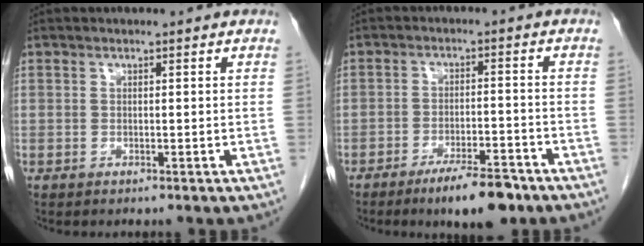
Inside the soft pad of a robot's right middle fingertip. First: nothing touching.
{"total": 7.9, "force": [-5.7, 1.7, 5.2], "torque": [-0.081, -0.006, -0.089]}